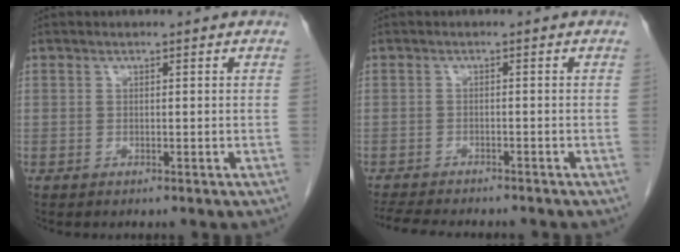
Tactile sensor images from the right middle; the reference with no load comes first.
{"total": 9.4, "force": [-8.4, 1.7, 4.0], "torque": [-0.065, -0.010, -0.122]}